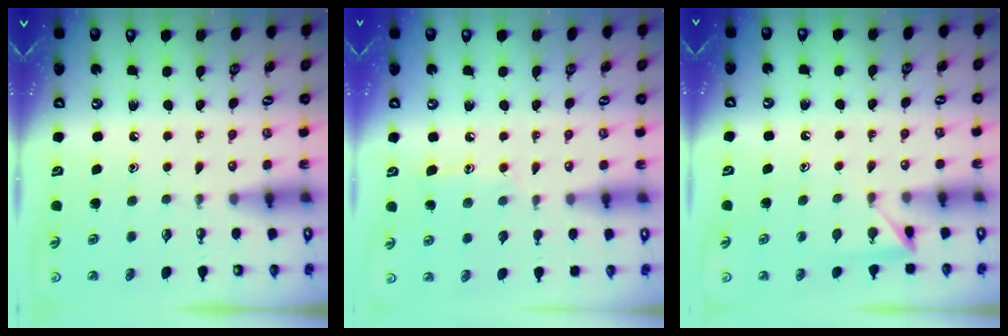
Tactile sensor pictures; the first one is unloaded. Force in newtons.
{"total": 7.5, "press": 7.5, "slide": 0.5}
{"total": 5.4, "press": 5.3, "slide": 0.5}